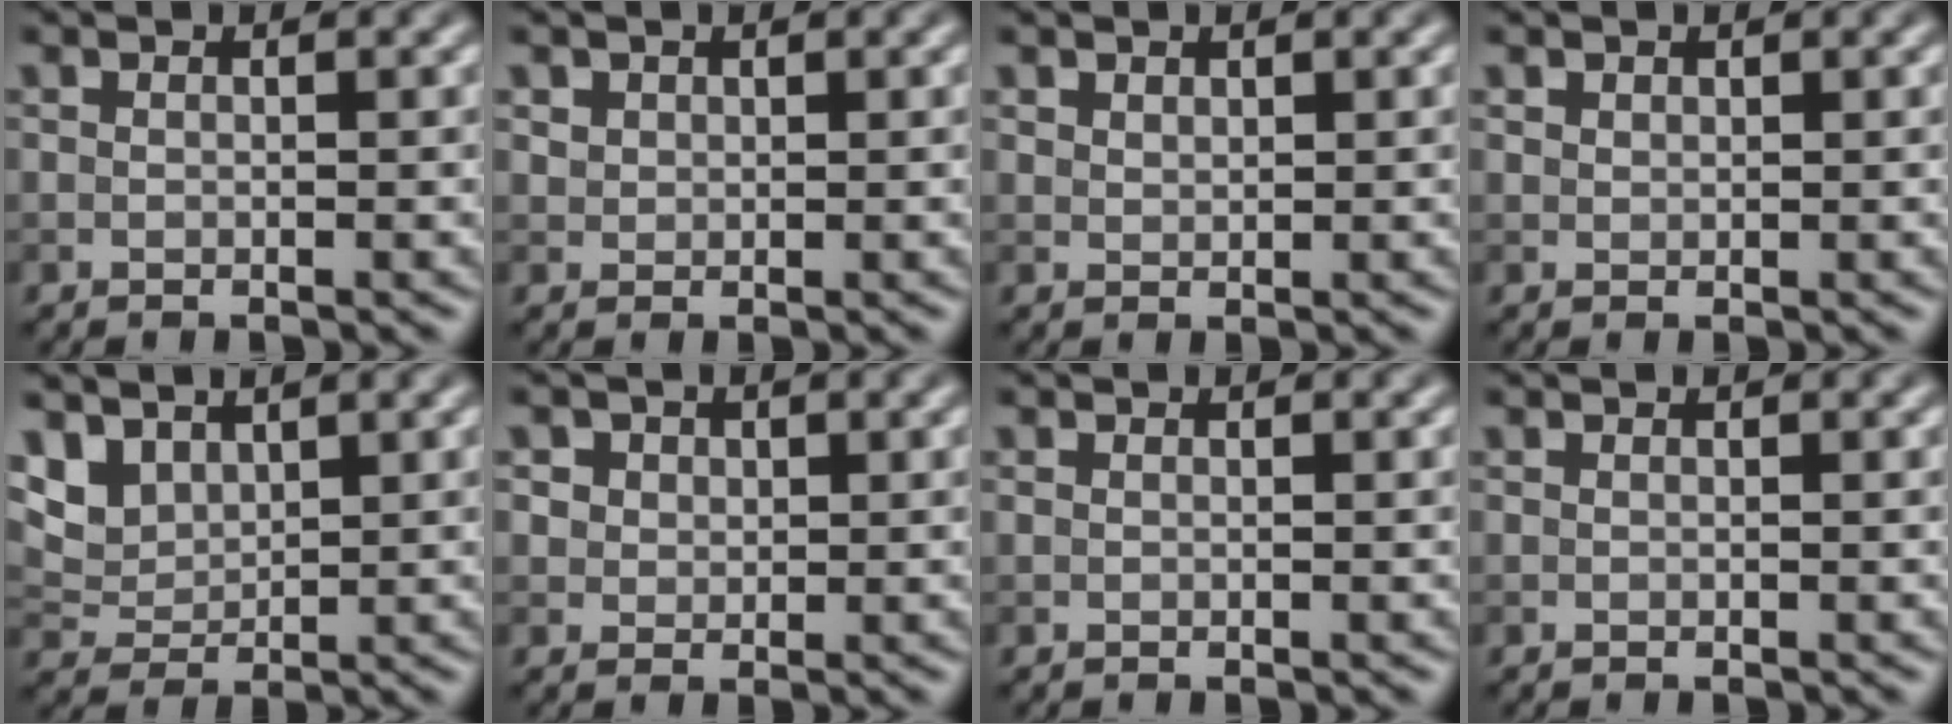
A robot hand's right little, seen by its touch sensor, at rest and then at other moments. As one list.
[{"total": 1.2, "force": [0.7, 0.9, 0.2], "torque": [-0.003, -0.010, 0.023]}, {"total": 0.8, "force": [0.7, 0.4, 0.1], "torque": [-0.004, 0.000, 0.016]}, {"total": 0.7, "force": [0.6, 0.4, 0.1], "torque": [0.000, 0.000, 0.012]}, {"total": 4.0, "force": [2.9, 2.2, 1.6], "torque": [-0.046, -0.007, 0.069]}, {"total": 3.9, "force": [2.0, 2.9, 1.5], "torque": [-0.034, 0.010, 0.027]}, {"total": 0.0}, {"total": 0.0}]